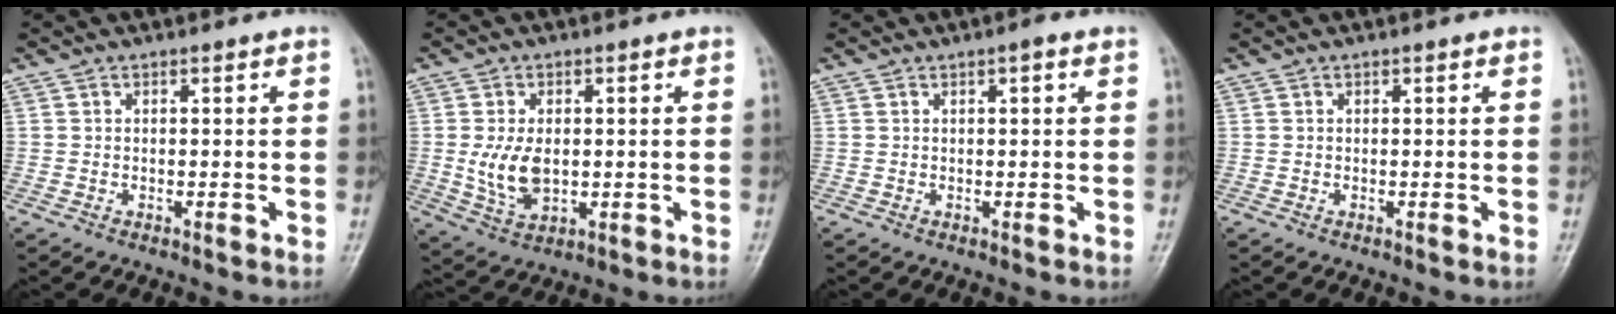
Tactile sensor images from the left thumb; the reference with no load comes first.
{"total": 7.4, "force": [-0.1, 4.5, 5.8], "torque": [-0.107, -0.007, 0.008]}
{"total": 1.5, "force": [0.6, 0.4, 1.3], "torque": [-0.018, 0.003, 0.005]}
{"total": 0.0}